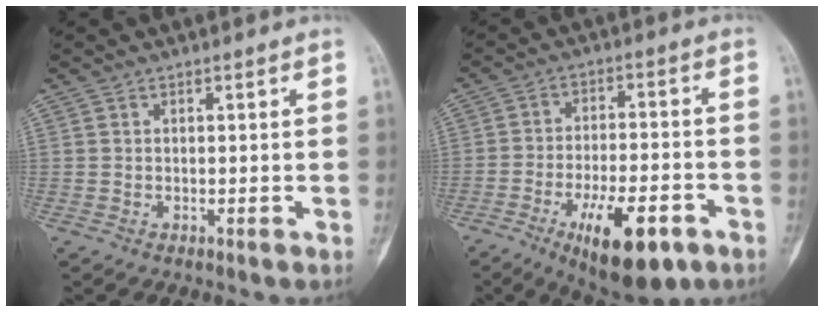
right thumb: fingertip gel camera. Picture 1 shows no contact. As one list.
[{"total": 15.4, "force": [-7.7, 6.0, 11.9], "torque": [-0.180, 0.027, -0.110]}]